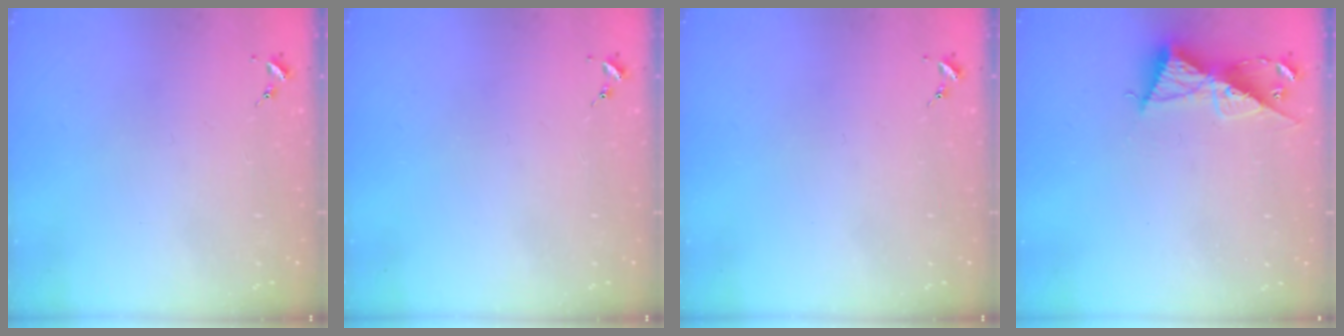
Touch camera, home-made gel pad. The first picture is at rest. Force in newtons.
{"total": 0.0}
{"total": 0.0}
{"total": 9.9, "press": 9.8, "slide": 0.6}